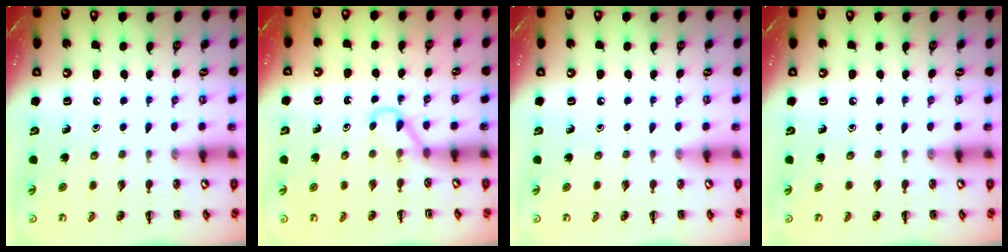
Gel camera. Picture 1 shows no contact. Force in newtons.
{"total": 3.2, "press": 3.1, "slide": 1.0}
{"total": 0.0}
{"total": 0.0}